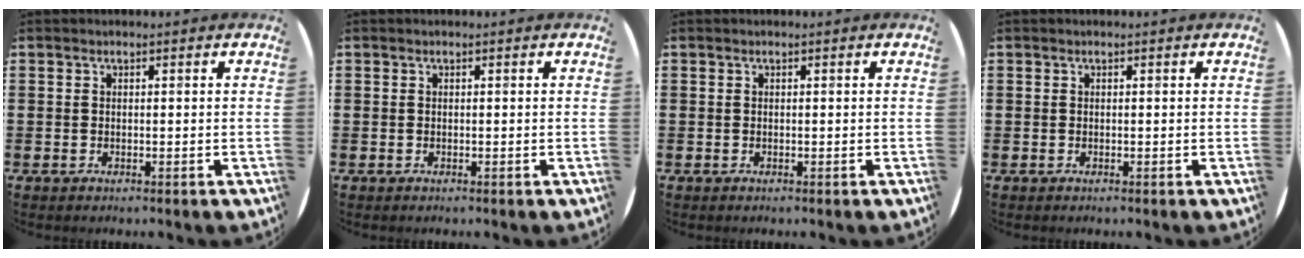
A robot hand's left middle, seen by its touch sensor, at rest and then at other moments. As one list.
[{"total": 0.0}, {"total": 0.0}, {"total": 0.0}]